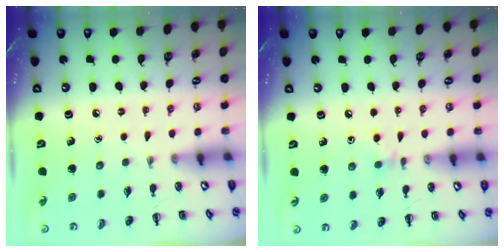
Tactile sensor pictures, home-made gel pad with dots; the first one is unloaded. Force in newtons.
{"total": 3.9, "press": 3.6, "slide": 1.6}